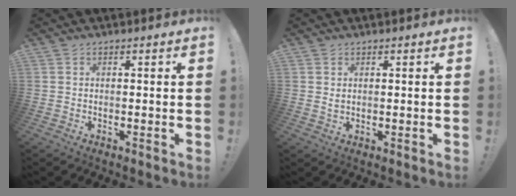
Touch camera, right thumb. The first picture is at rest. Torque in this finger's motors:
{"motor_torque": [-0.22, 0.03, -0.10, 0.45, -0.07]}